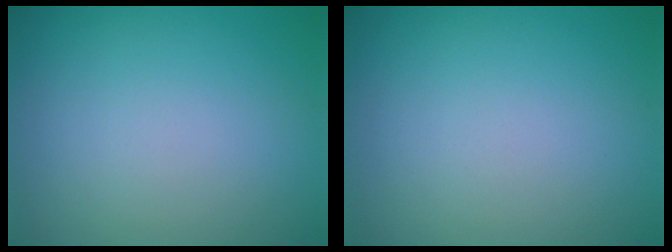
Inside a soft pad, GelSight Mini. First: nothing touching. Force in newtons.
{"total": 0.0}